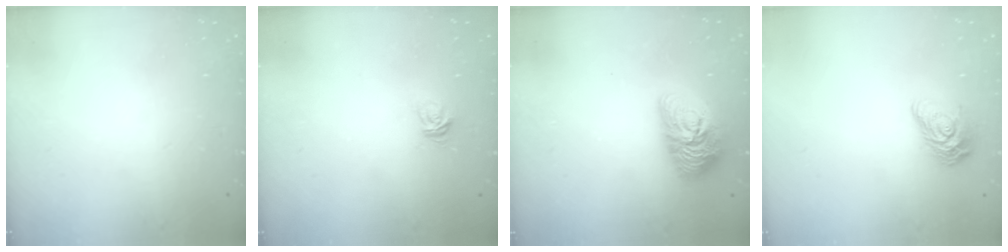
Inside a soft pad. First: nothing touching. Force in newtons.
{"total": 5.0, "press": 5.0, "slide": 0.4}
{"total": 13.2, "press": 13.2, "slide": 1.0}
{"total": 11.2, "press": 11.2, "slide": 0.3}